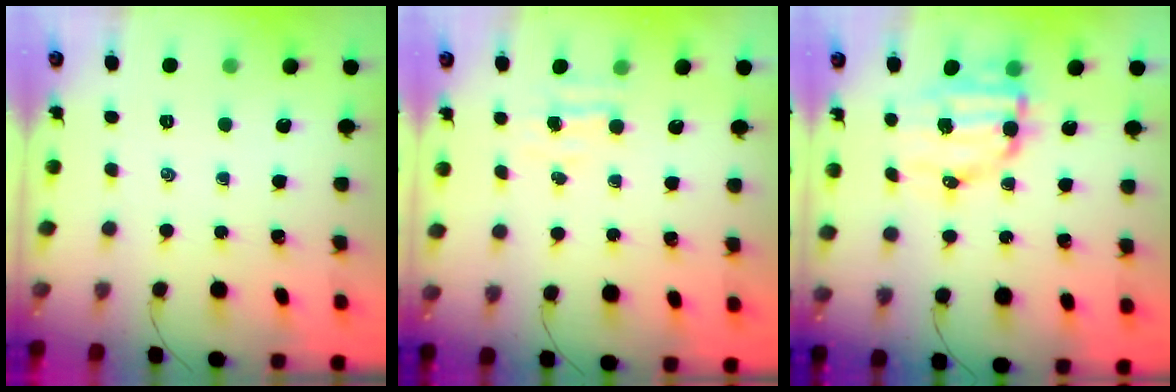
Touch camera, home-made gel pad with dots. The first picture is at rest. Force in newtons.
{"total": 3.7, "press": 3.6, "slide": 1.0}
{"total": 10.0, "press": 9.8, "slide": 2.2}